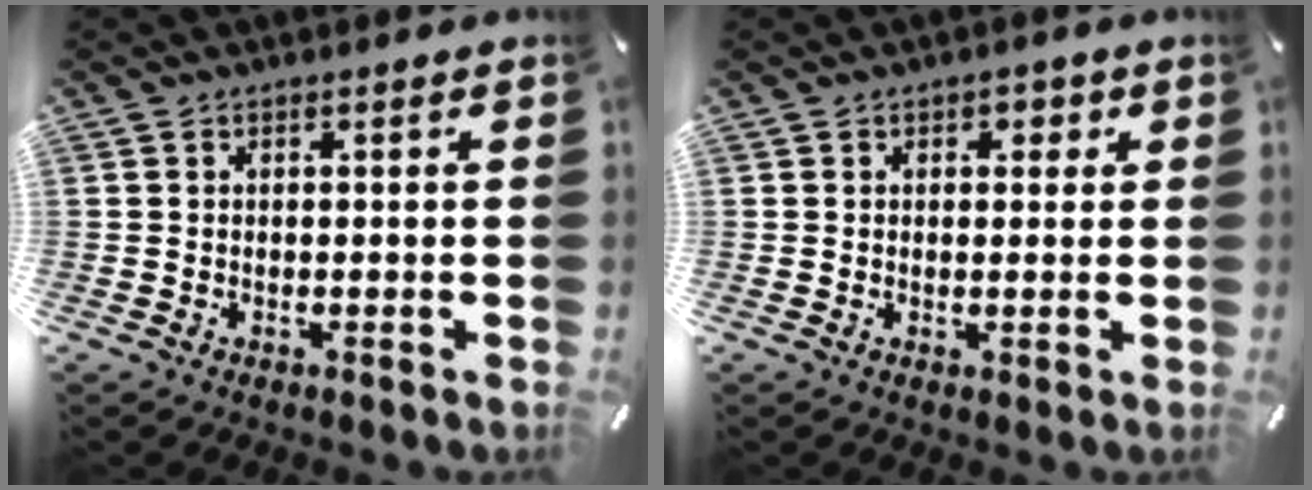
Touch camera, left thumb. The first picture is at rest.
{"total": 2.0, "force": [0.6, 1.7, 1.0], "torque": [-0.006, 0.000, 0.003]}